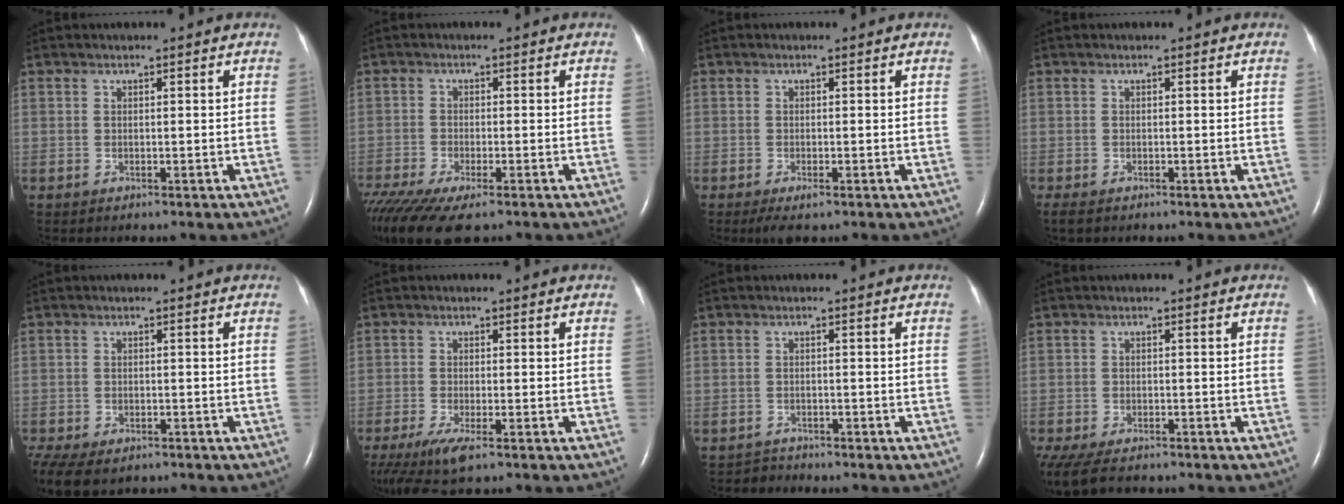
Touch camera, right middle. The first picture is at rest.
{"total": 11.4, "force": [-8.3, 2.6, 7.3], "torque": [-0.142, -0.022, -0.137]}
{"total": 2.1, "force": [-1.2, 0.5, 1.7], "torque": [-0.034, -0.006, -0.020]}
{"total": 1.8, "force": [-1.4, 0.7, 1.0], "torque": [-0.023, -0.006, -0.019]}
{"total": 14.3, "force": [-9.2, 8.4, 7.1], "torque": [-0.207, -0.028, -0.122]}
{"total": 5.9, "force": [-3.8, 0.9, 4.4], "torque": [-0.087, -0.019, -0.068]}
{"total": 1.7, "force": [-1.4, 0.3, -0.9], "torque": [0.016, -0.007, -0.026]}
{"total": 10.7, "force": [-8.4, 3.9, 5.4], "torque": [-0.124, -0.017, -0.123]}